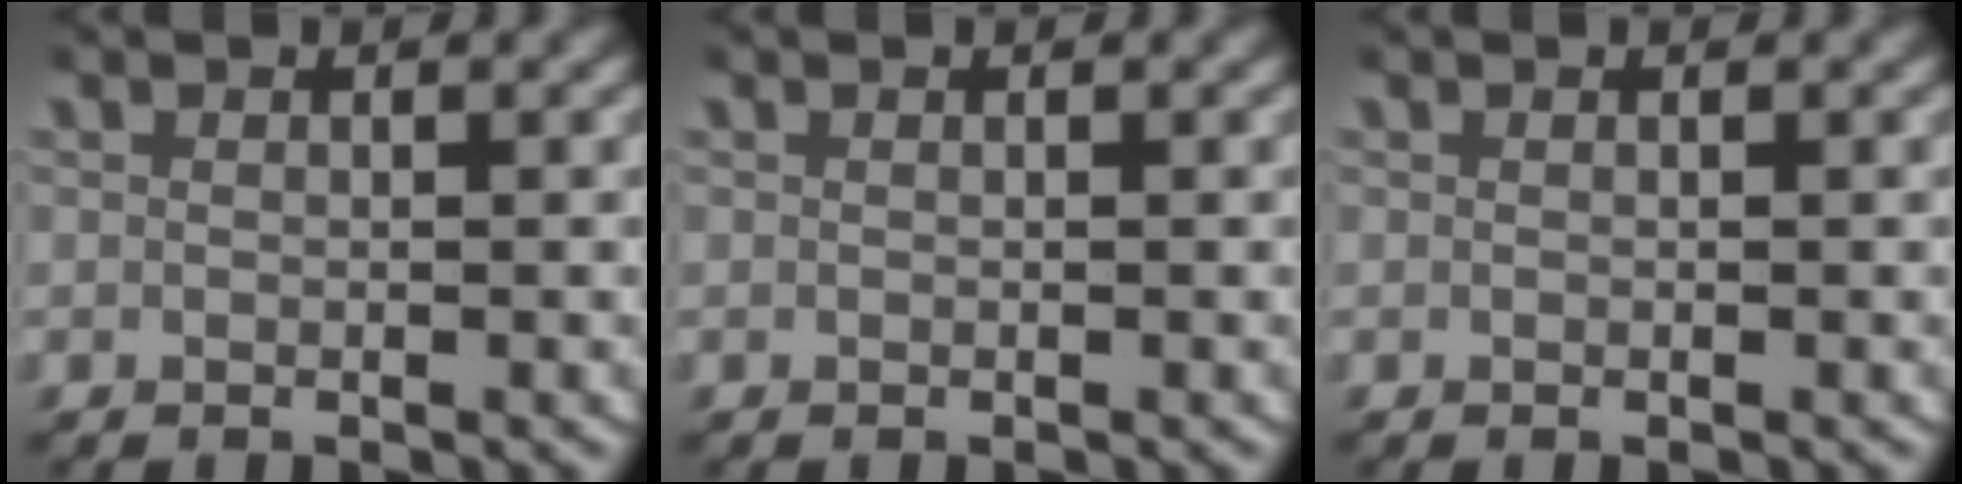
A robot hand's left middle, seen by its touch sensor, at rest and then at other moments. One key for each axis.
{"total": 0.0}
{"total": 0.0}